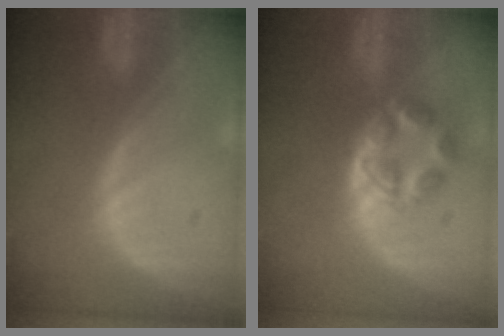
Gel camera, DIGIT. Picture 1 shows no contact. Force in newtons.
{"total": 5.2, "press": 5.0, "slide": 1.4}